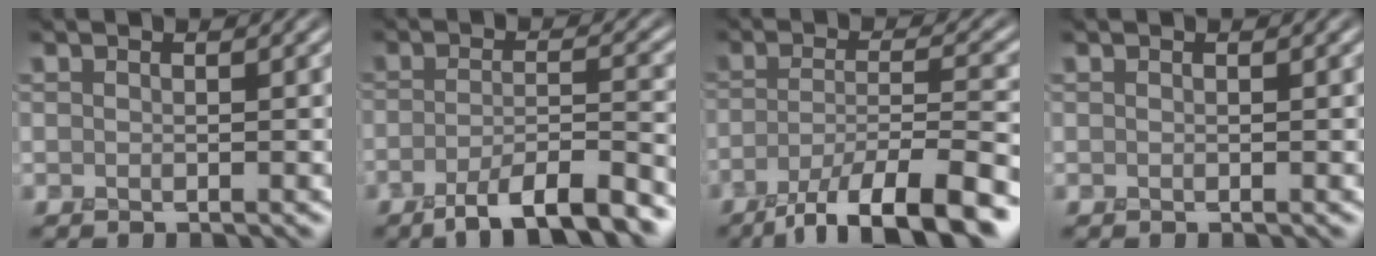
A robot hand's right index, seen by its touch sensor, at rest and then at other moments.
{"total": 7.4, "force": [-5.0, 1.6, 5.2], "torque": [-0.078, 0.000, -0.086]}
{"total": 10.3, "force": [-6.5, 2.6, 7.5], "torque": [-0.114, -0.001, -0.108]}
{"total": 0.0}